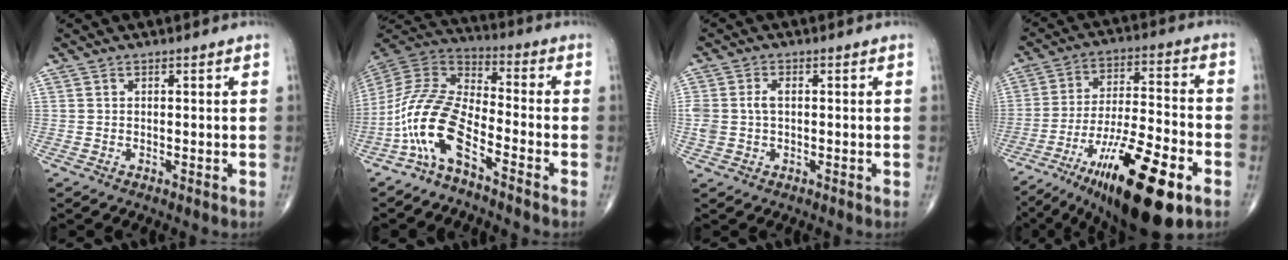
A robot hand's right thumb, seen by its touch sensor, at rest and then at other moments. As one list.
[{"total": 12.5, "force": [-6.8, 4.2, 9.6], "torque": [-0.205, 0.065, -0.146]}, {"total": 4.0, "force": [0.2, 2.6, 3.0], "torque": [-0.077, 0.012, 0.005]}, {"total": 22.8, "force": [-11.5, 6.2, 18.7], "torque": [-0.295, 0.040, -0.187]}]